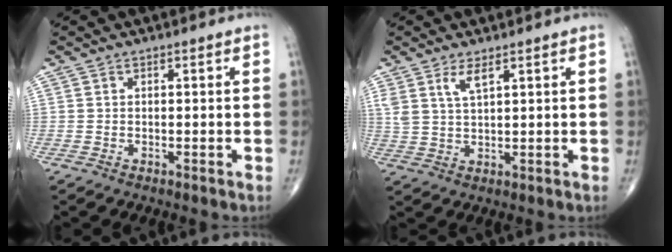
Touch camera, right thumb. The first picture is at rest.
{"total": 3.1, "force": [2.0, 0.8, 2.2], "torque": [-0.048, -0.011, 0.044]}